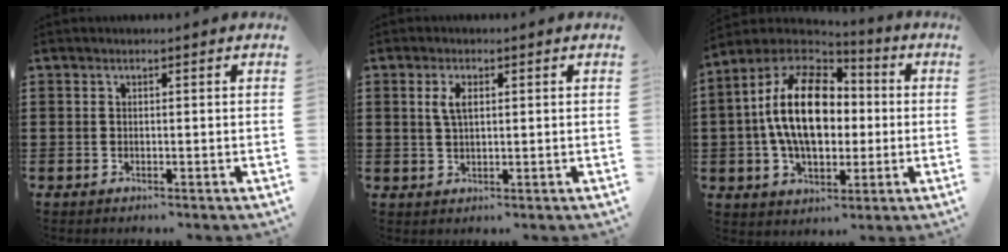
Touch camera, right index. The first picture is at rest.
{"total": 3.2, "force": [0.9, 1.4, 2.7], "torque": [-0.058, 0.009, 0.013]}
{"total": 15.9, "force": [0.6, 9.4, 12.8], "torque": [-0.275, 0.005, 0.003]}